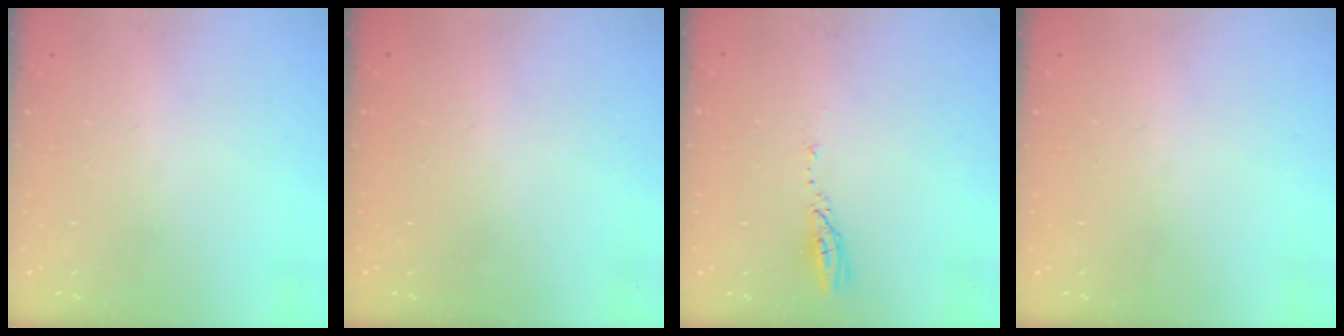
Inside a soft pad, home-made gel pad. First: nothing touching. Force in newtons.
{"total": 0.0}
{"total": 3.5, "press": 3.4, "slide": 0.3}
{"total": 0.0}